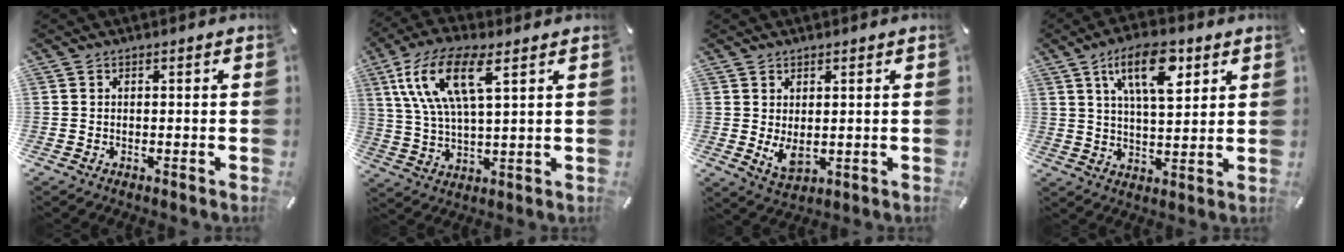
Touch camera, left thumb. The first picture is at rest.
{"total": 13.7, "force": [6.6, 4.8, 11.0], "torque": [-0.246, -0.003, 0.115]}
{"total": 5.1, "force": [0.7, 3.2, 3.9], "torque": [-0.074, -0.009, 0.011]}
{"total": 13.0, "force": [6.5, 5.6, 9.7], "torque": [-0.153, -0.013, 0.109]}